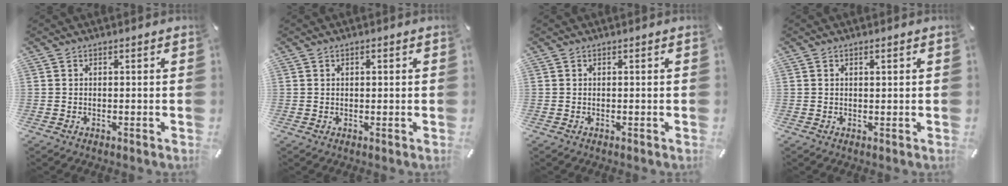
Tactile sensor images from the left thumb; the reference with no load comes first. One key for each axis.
{"total": 0.8, "fx": 0.2, "fy": 0.5, "fz": 0.5, "tx": -0.011, "ty": 0.003, "tz": 0.004}
{"total": 0.0}
{"total": 0.8, "fx": 0.4, "fy": 0.2, "fz": 0.6, "tx": -0.012, "ty": 0.001, "tz": 0.006}